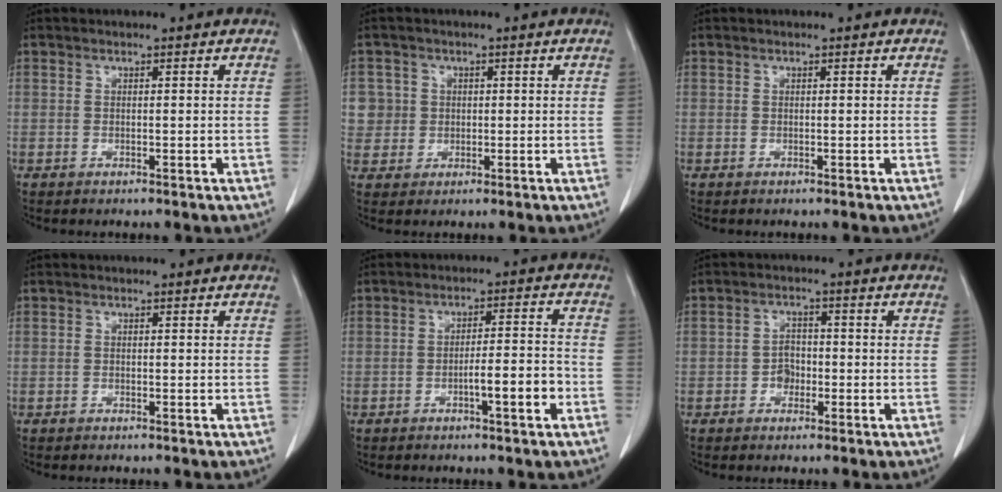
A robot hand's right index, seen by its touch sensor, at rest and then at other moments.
{"total": 4.3, "force": [0.9, 4.2, -0.1], "torque": [0.020, 0.007, 0.019]}
{"total": 0.0}
{"total": 0.0}
{"total": 5.7, "force": [-2.4, 0.4, 5.1], "torque": [-0.076, 0.007, -0.037]}
{"total": 2.7, "force": [-0.9, 2.0, 1.4], "torque": [-0.019, 0.007, -0.017]}